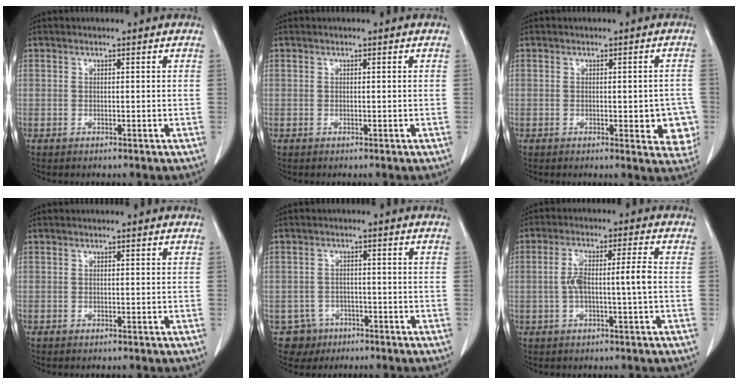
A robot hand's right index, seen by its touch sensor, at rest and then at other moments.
{"total": 0.0}
{"total": 6.1, "force": [-1.4, 2.1, 5.5], "torque": [-0.048, 0.000, -0.015]}
{"total": 0.0}
{"total": 4.4, "force": [-2.3, 3.7, -0.4], "torque": [0.010, 0.012, -0.032]}
{"total": 6.2, "force": [-0.6, 0.3, 6.1], "torque": [-0.126, 0.019, -0.008]}